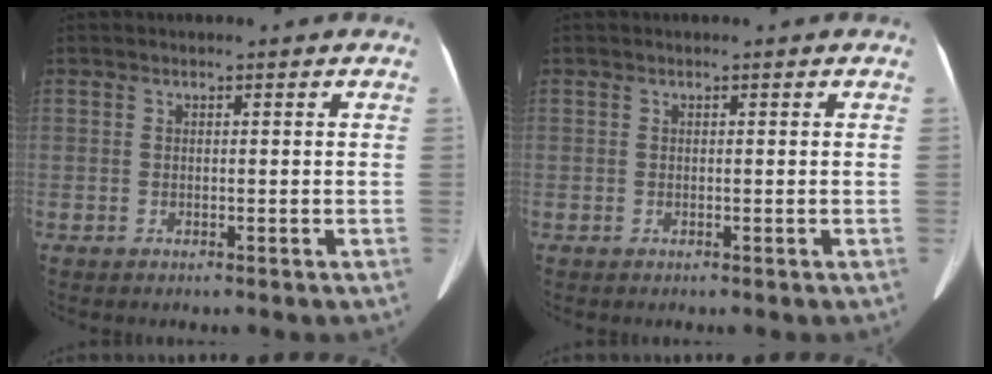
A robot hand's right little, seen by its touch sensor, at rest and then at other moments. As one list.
[{"total": 0.0}]